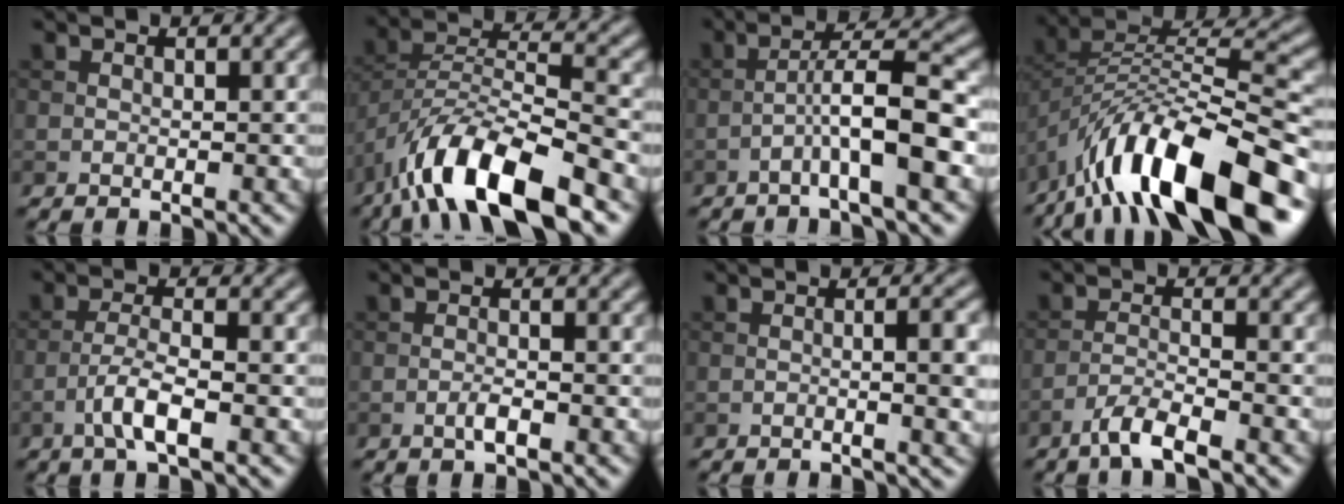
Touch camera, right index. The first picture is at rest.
{"total": 11.3, "force": [-7.5, 3.5, 7.7], "torque": [-0.130, 0.007, -0.150]}
{"total": 5.8, "force": [-2.3, 0.5, 5.3], "torque": [-0.087, 0.024, -0.045]}
{"total": 15.0, "force": [-9.6, 4.9, 10.4], "torque": [-0.186, 0.014, -0.166]}
{"total": 3.5, "force": [-1.7, 0.7, 2.9], "torque": [-0.058, 0.009, -0.040]}
{"total": 1.6, "force": [-0.8, 0.3, 1.4], "torque": [-0.027, 0.002, -0.019]}
{"total": 4.4, "force": [-0.5, 1.2, 4.2], "torque": [-0.057, 0.001, -0.009]}
{"total": 3.4, "force": [-2.5, 0.5, 2.3], "torque": [-0.044, 0.003, -0.056]}